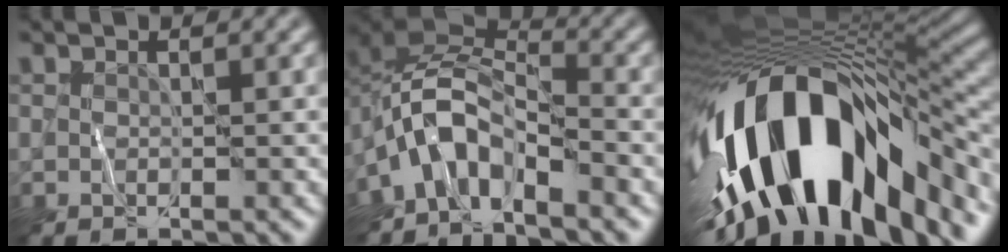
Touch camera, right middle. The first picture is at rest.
{"total": 6.1, "force": [-3.6, 2.9, 3.9], "torque": [-0.056, 0.010, -0.085]}
{"total": 16.9, "force": [-5.5, 7.7, 14.0], "torque": [-0.238, 0.000, -0.085]}